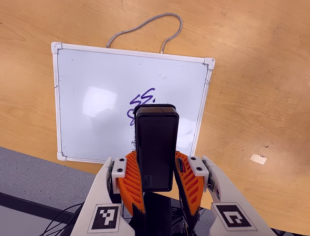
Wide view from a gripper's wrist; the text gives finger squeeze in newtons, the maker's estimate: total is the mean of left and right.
{"total": 8.2, "left": 6.5, "right": 9.9}